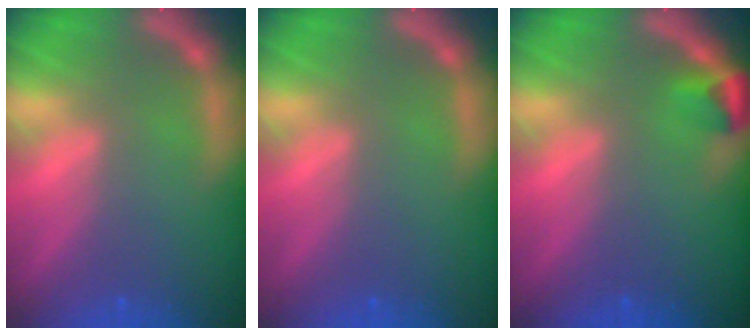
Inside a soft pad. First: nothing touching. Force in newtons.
{"total": 0.0}
{"total": 1.9}